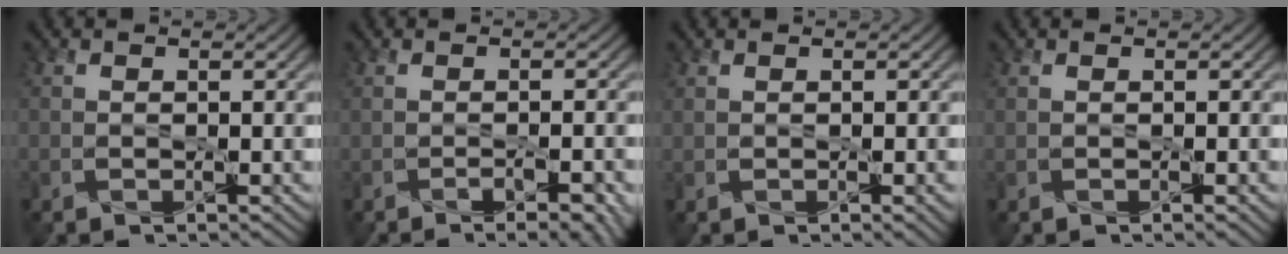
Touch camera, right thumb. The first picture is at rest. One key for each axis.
{"total": 4.0, "fx": -2.2, "fy": 1.0, "fz": 3.2, "tx": -0.041, "ty": 0.003, "tz": -0.023}
{"total": 1.2, "fx": 0.1, "fy": 0.4, "fz": 1.1, "tx": -0.023, "ty": -0.002, "tz": 0.009}
{"total": 0.6, "fx": -0.1, "fy": 0.1, "fz": 0.6, "tx": -0.011, "ty": 0.000, "tz": 0.000}